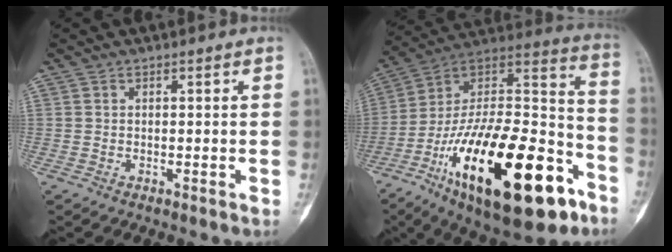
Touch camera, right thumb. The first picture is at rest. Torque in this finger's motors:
{"motor_torque": [3.06, 1.95, 2.22, -0.55, 0.79]}